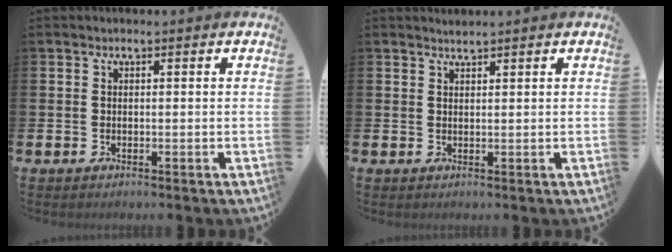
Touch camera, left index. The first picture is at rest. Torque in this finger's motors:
{"motor_torque": [-0.07, 0.02, -0.02, 0.01]}